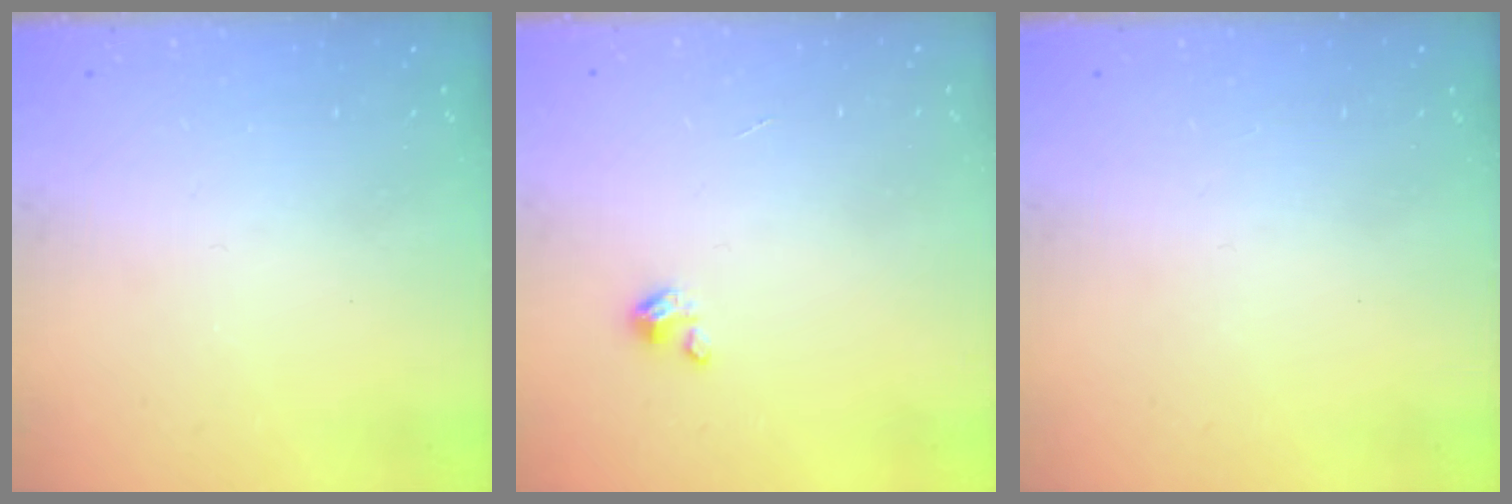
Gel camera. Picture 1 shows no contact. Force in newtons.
{"total": 2.0, "press": 1.9, "slide": 0.3}
{"total": 0.0}